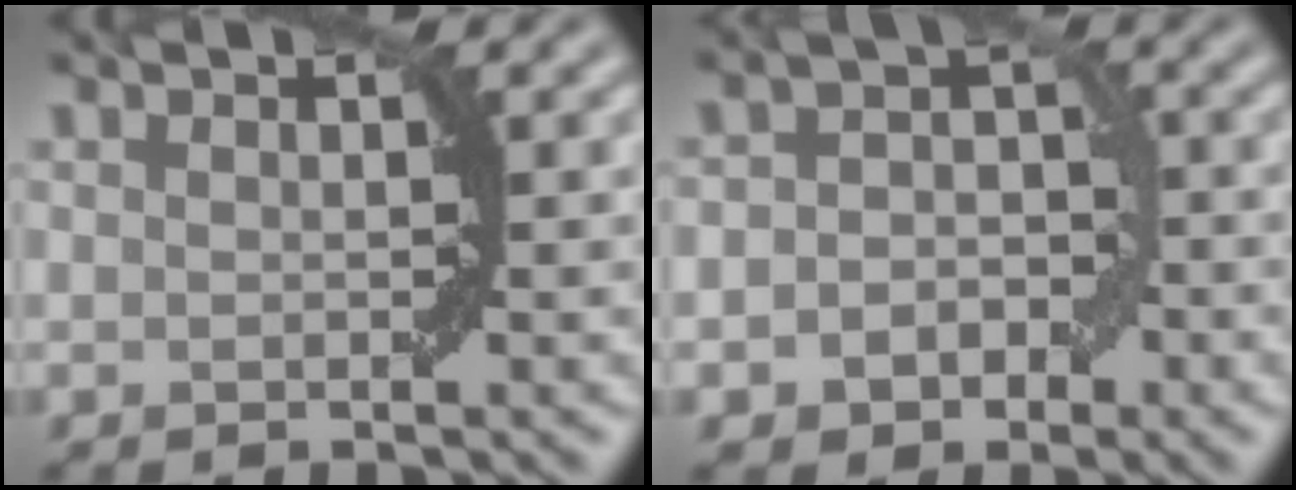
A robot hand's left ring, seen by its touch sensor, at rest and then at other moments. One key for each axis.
{"total": 3.9, "fx": -1.4, "fy": 3.1, "fz": 1.9, "tx": 0.001, "ty": 0.002, "tz": -0.033}